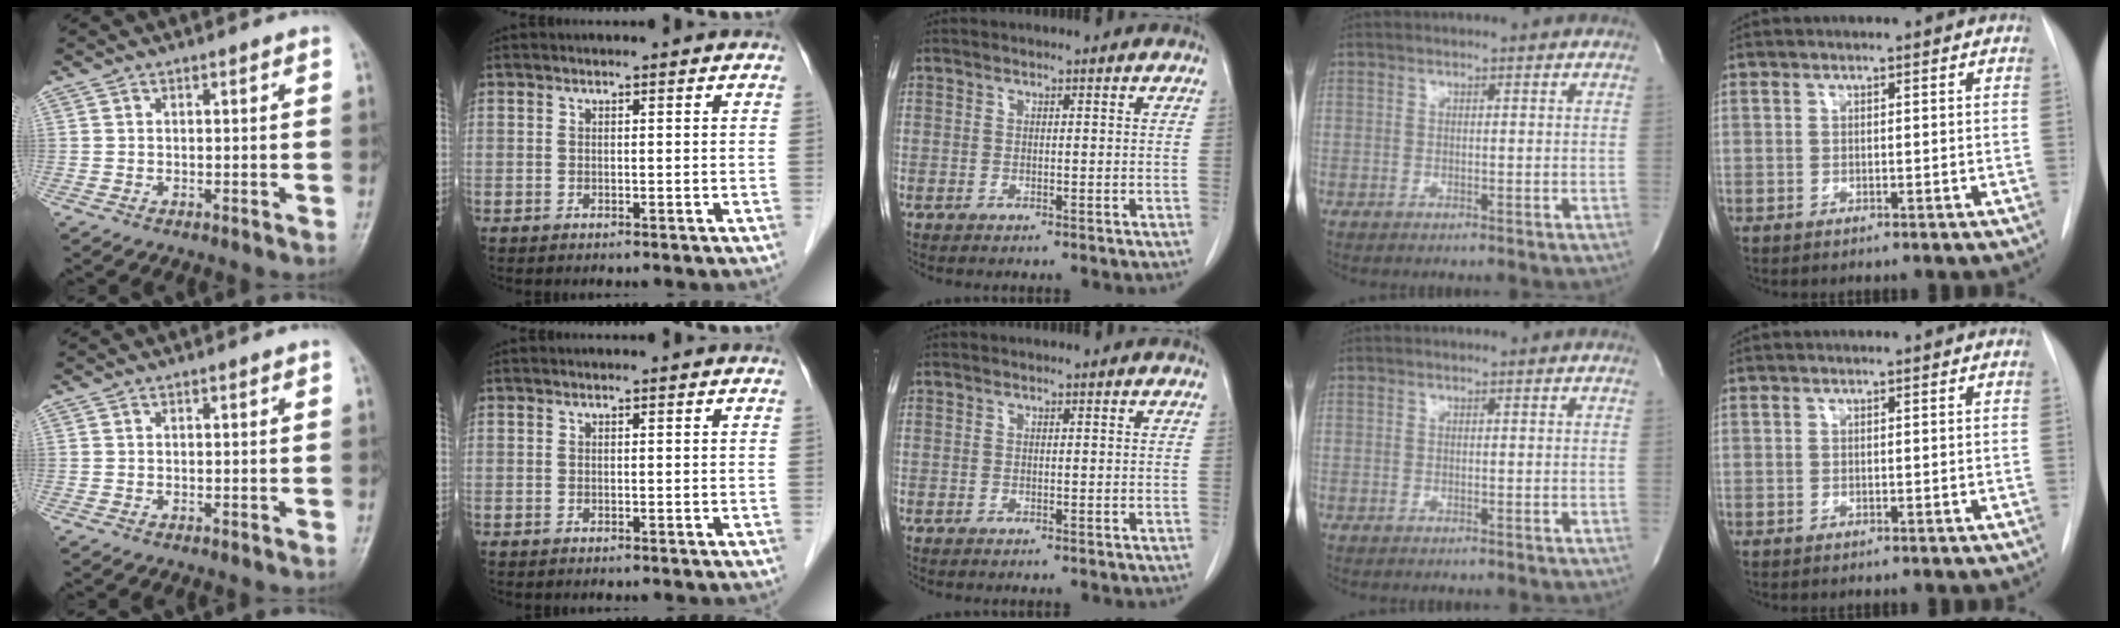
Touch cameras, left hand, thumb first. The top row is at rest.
{}